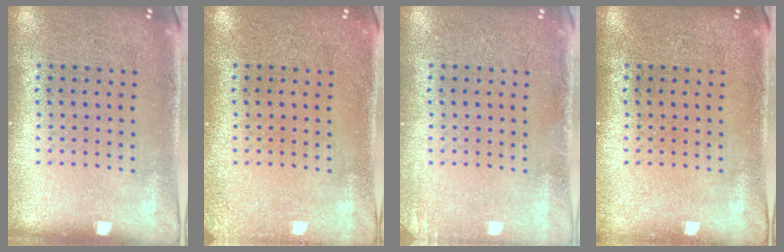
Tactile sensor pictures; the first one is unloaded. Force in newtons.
{"total": 1.4, "press": 1.4, "slide": 0.1}
{"total": 1.1, "press": 1.1, "slide": 0.1}
{"total": 0.6, "press": 0.6, "slide": 0.2}